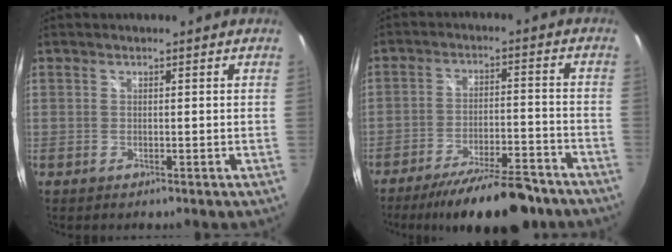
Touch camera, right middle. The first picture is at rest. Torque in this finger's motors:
{"motor_torque": [1.07, -1.07, 0.44, 0.11]}